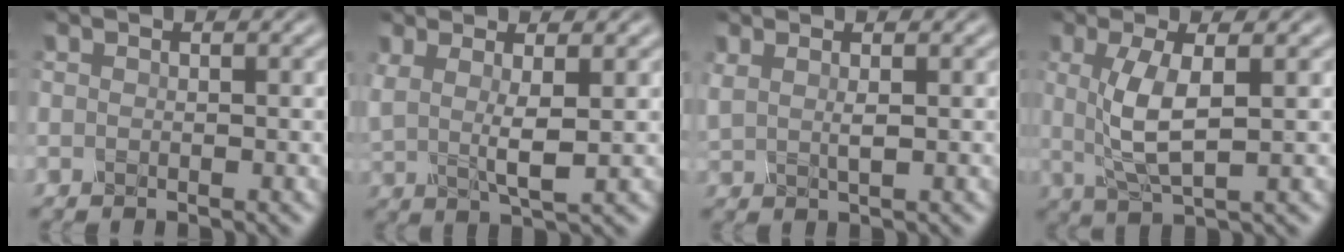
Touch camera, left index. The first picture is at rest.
{"total": 3.4, "force": [1.1, 0.8, 3.1], "torque": [-0.070, -0.007, 0.024]}
{"total": 1.7, "force": [0.9, 0.4, 1.4], "torque": [-0.028, -0.001, 0.020]}
{"total": 4.8, "force": [0.7, 1.3, 4.6], "torque": [-0.096, -0.001, 0.019]}